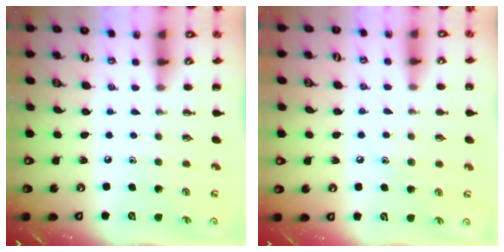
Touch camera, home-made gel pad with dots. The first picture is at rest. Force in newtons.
{"total": 6.8, "press": 6.6, "slide": 1.7}